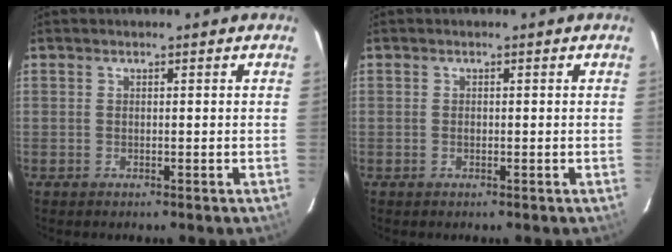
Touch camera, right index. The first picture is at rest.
{"total": 0.5, "force": [-0.1, 0.4, 0.2], "torque": [-0.003, 0.000, -0.002]}